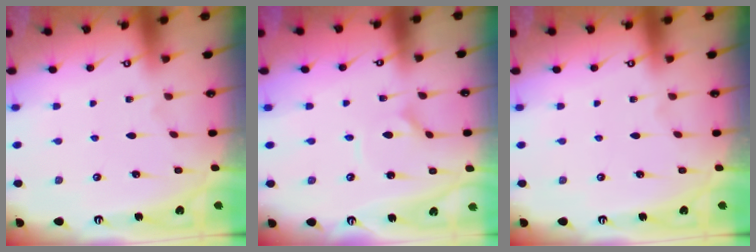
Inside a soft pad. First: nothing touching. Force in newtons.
{"total": 2.5, "press": 2.5, "slide": 0.3}
{"total": 0.0}